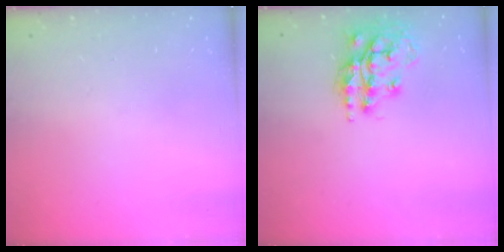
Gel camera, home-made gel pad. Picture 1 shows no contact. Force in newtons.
{"total": 15.4, "press": 15.3, "slide": 1.1}